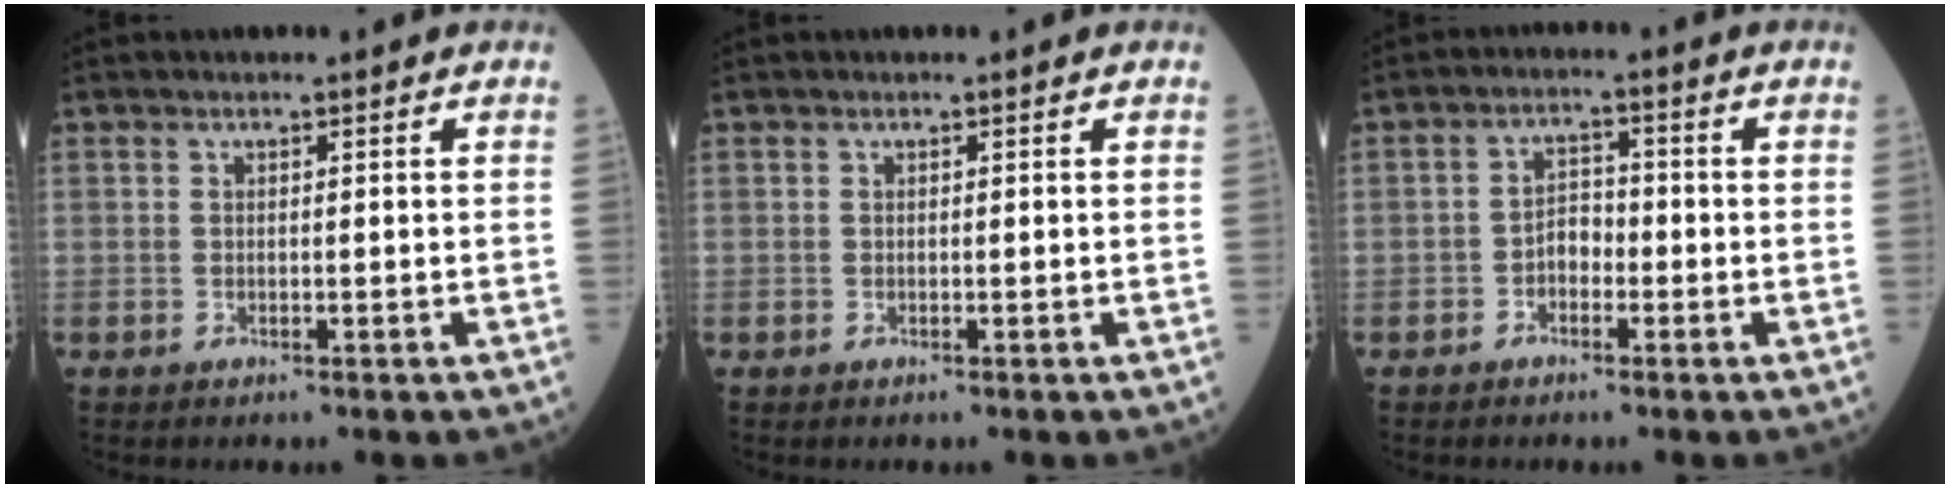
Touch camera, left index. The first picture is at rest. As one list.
[{"total": 0.0}, {"total": 3.1, "force": [-1.3, 1.9, 2.1], "torque": [-0.033, 0.009, -0.031]}]